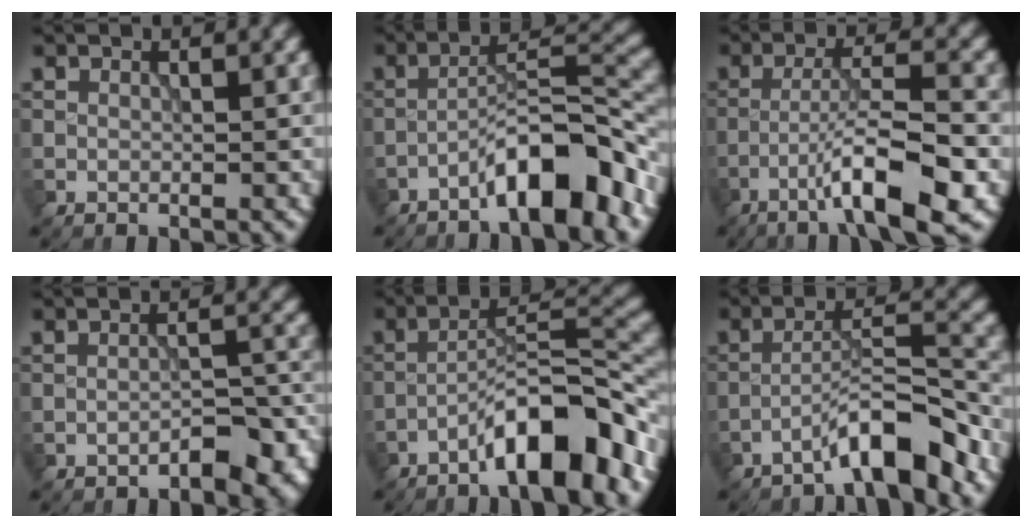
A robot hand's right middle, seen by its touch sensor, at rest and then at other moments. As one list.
[{"total": 8.1, "force": [-4.8, 1.7, 6.3], "torque": [-0.098, 0.023, -0.082]}, {"total": 7.9, "force": [-4.0, 1.1, 6.8], "torque": [-0.111, 0.015, -0.072]}, {"total": 4.1, "force": [-2.7, 1.4, 2.7], "torque": [-0.037, 0.009, -0.038]}, {"total": 9.0, "force": [-5.5, 1.9, 6.9], "torque": [-0.106, 0.022, -0.093]}, {"total": 5.8, "force": [-4.0, 0.9, 4.1], "torque": [-0.063, 0.019, -0.072]}]